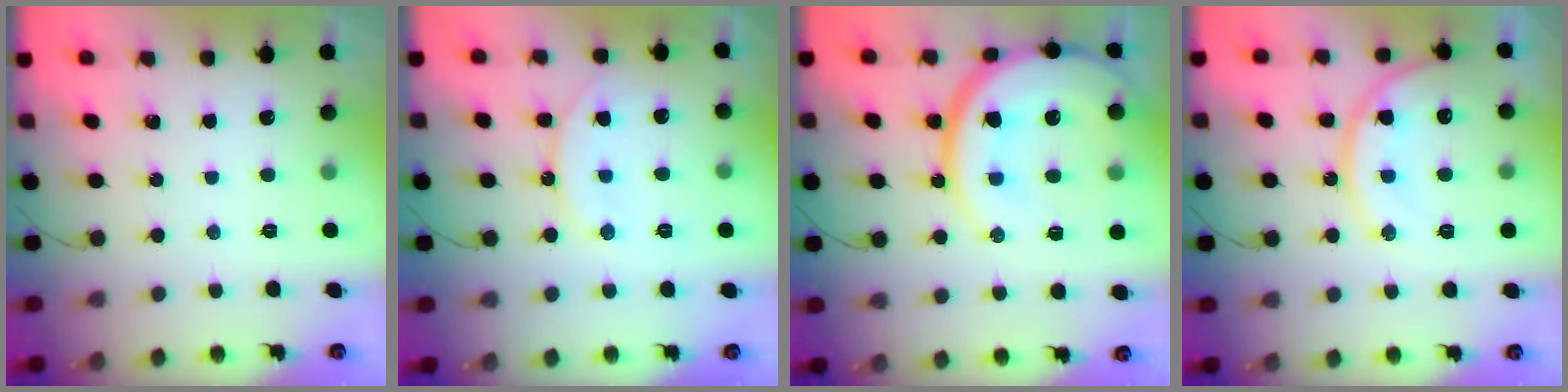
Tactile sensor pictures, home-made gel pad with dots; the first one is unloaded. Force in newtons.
{"total": 12.7, "press": 12.6, "slide": 1.1}
{"total": 25.1, "press": 24.6, "slide": 4.7}
{"total": 14.9, "press": 14.9, "slide": 1.0}